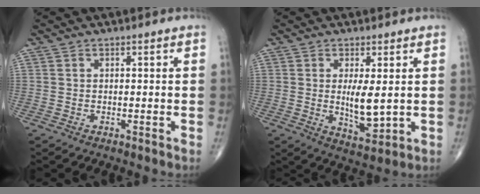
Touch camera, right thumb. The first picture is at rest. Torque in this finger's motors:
{"motor_torque": [1.87, 3.15, 0.65, 0.06, 0.22]}